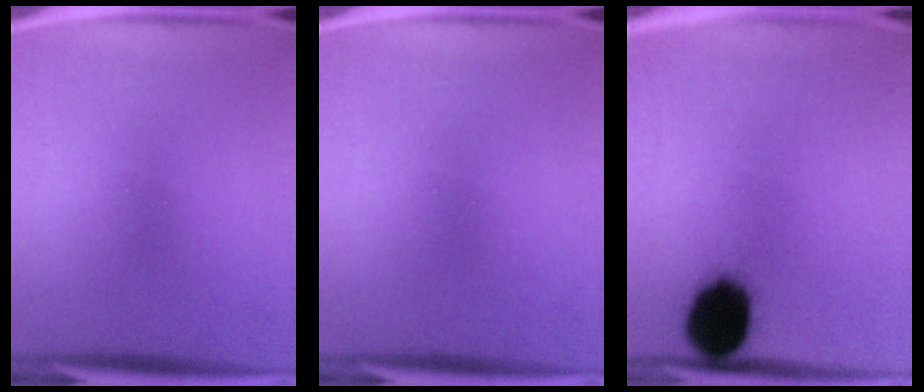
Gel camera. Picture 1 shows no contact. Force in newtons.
{"total": 0.0}
{"total": 13.1}